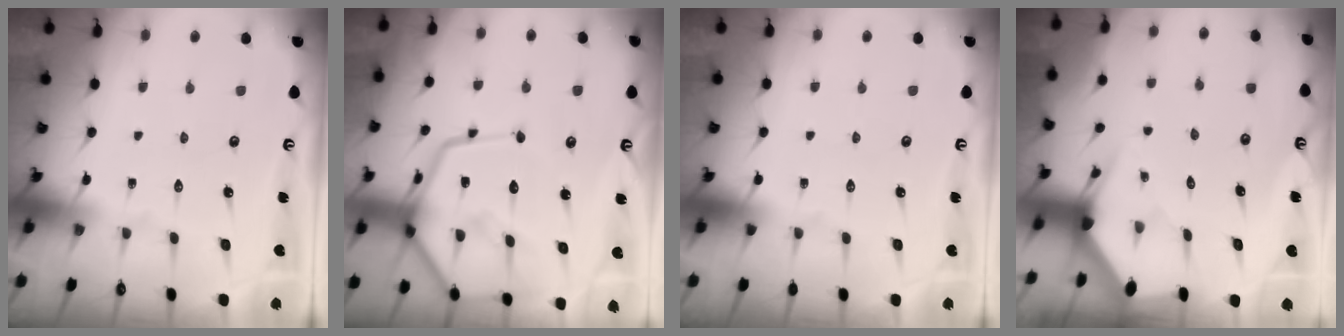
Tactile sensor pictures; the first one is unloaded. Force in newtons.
{"total": 17.8, "press": 17.7, "slide": 1.7}
{"total": 0.0}
{"total": 2.9, "press": 2.9, "slide": 0.1}